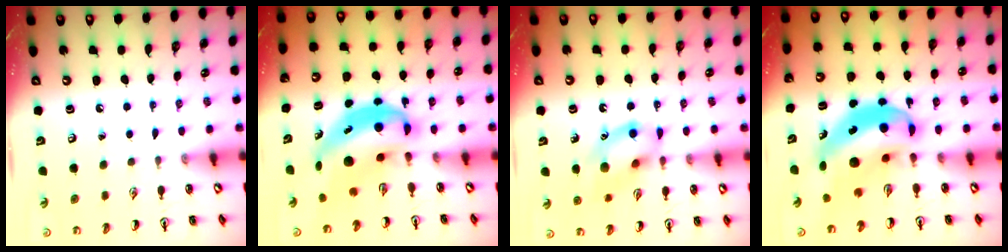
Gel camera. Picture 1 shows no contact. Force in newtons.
{"total": 8.0, "press": 7.7, "slide": 2.1}
{"total": 11.7, "press": 11.6, "slide": 1.6}
{"total": 10.3, "press": 9.8, "slide": 3.1}